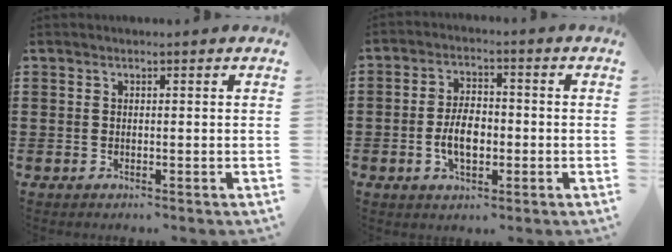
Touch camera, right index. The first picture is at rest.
{"total": 5.9, "force": [-1.1, 3.3, 4.8], "torque": [-0.091, 0.000, -0.024]}